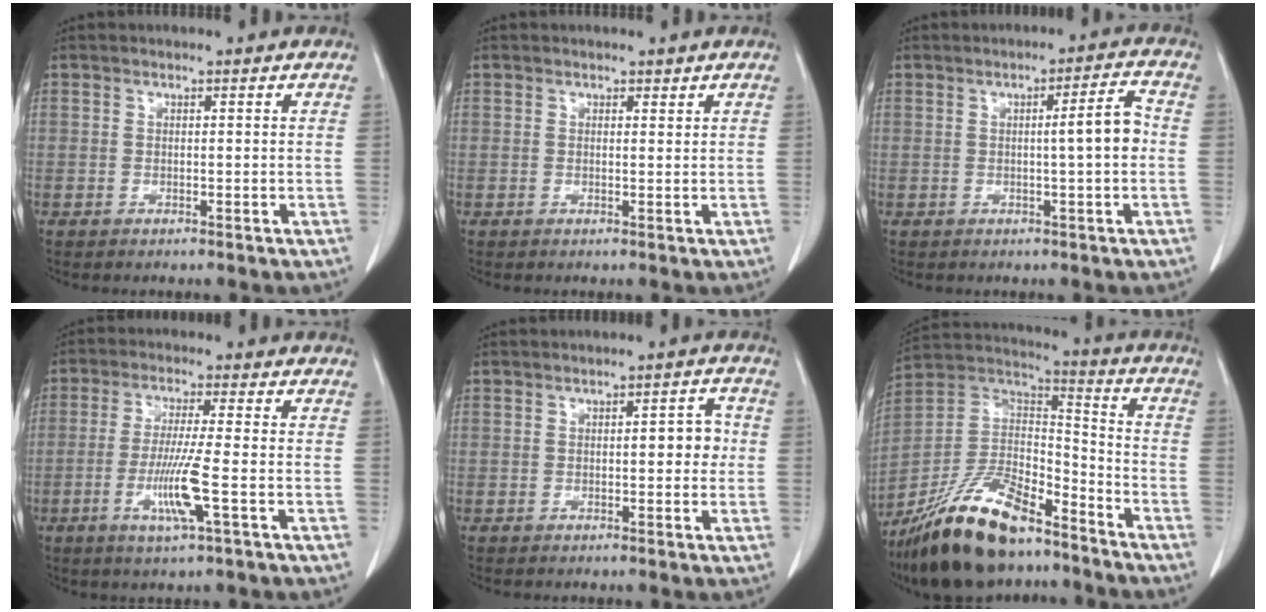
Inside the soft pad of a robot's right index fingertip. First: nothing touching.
{"total": 0.8, "force": [0.7, 0.4, 0.1], "torque": [0.004, -0.004, 0.008]}
{"total": 5.0, "force": [0.1, 0.2, 5.0], "torque": [-0.069, 0.011, -0.001]}
{"total": 7.7, "force": [-2.4, -0.5, 7.3], "torque": [-0.141, -0.015, -0.048]}
{"total": 3.8, "force": [0.3, 1.6, 3.5], "torque": [-0.040, 0.015, 0.003]}
{"total": 20.8, "force": [-15.4, 7.1, 12.1], "torque": [-0.248, 0.001, -0.284]}